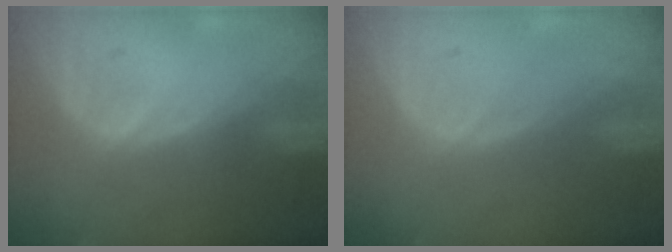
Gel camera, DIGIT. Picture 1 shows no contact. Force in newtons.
{"total": 0.0}